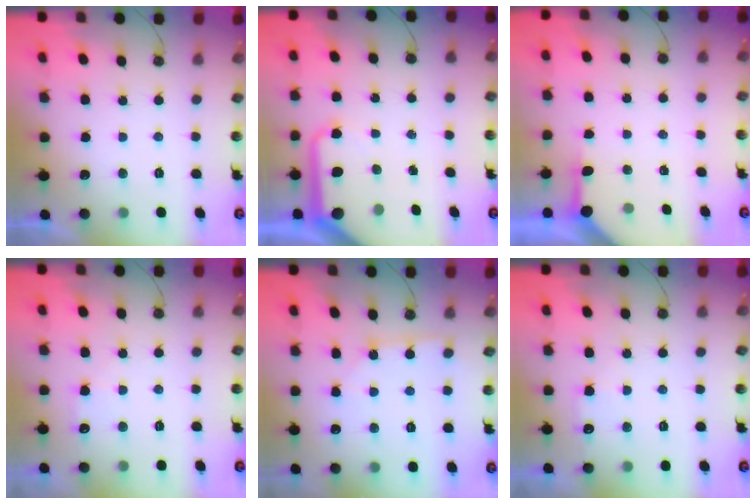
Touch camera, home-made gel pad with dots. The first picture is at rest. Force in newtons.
{"total": 12.6, "press": 12.5, "slide": 1.6}
{"total": 3.9, "press": 3.9, "slide": 0.4}
{"total": 5.3, "press": 5.2, "slide": 0.8}
{"total": 6.1, "press": 6.1, "slide": 0.6}
{"total": 5.0, "press": 5.0, "slide": 0.6}